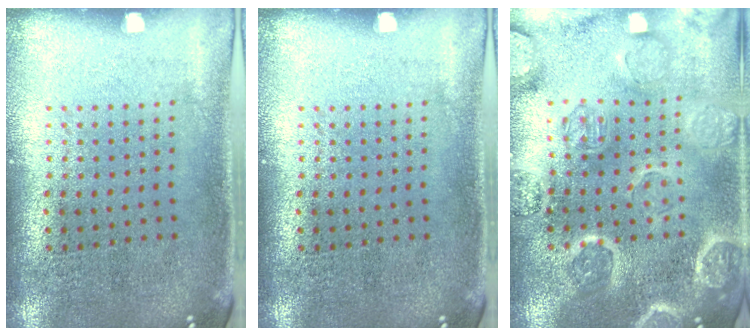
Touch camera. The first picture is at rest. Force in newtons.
{"total": 0.0}
{"total": 3.4, "press": 3.3, "slide": 0.8}